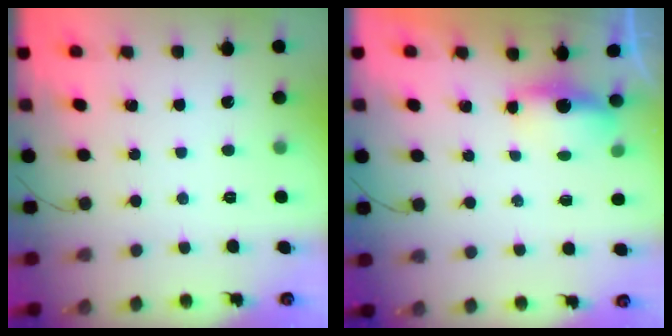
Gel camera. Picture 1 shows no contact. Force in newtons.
{"total": 6.2, "press": 4.3, "slide": 4.6}